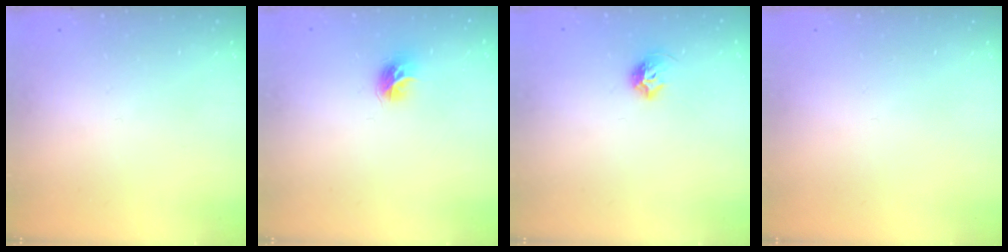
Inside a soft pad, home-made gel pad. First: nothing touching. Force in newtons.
{"total": 7.5, "press": 7.5, "slide": 0.4}
{"total": 7.0, "press": 6.9, "slide": 0.8}
{"total": 0.0}